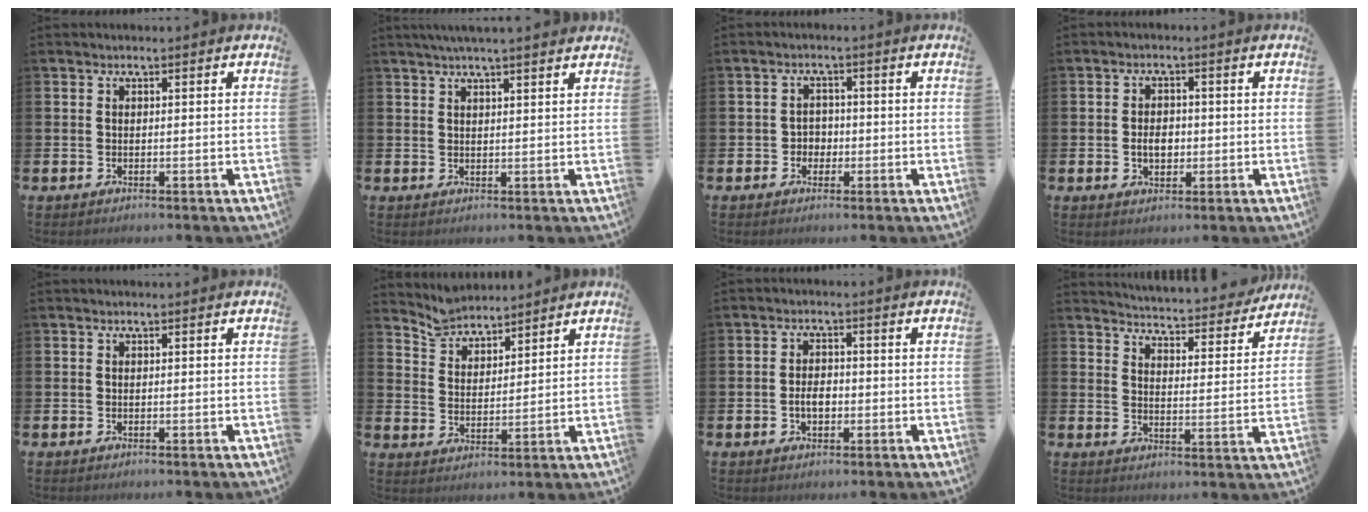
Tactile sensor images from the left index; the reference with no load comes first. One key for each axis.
{"total": 3.1, "fx": 2.9, "fy": -0.2, "fz": 1.2, "tx": -0.030, "ty": -0.005, "tz": 0.052}
{"total": 2.2, "fx": -0.7, "fy": 2.0, "fz": 0.6, "tx": -0.014, "ty": 0.005, "tz": -0.019}
{"total": 3.2, "fx": -0.4, "fy": 2.2, "fz": 2.3, "tx": -0.026, "ty": -0.002, "tz": -0.014}
{"total": 0.0}
{"total": 5.2, "fx": 5.0, "fy": 1.1, "fz": -0.2, "tx": -0.020, "ty": -0.027, "tz": 0.094}
{"total": 2.9, "fx": -0.6, "fy": 1.8, "fz": 2.2, "tx": -0.023, "ty": -0.005, "tz": -0.017}
{"total": 4.8, "fx": 4.8, "fy": 0.4, "fz": 0.3, "tx": -0.027, "ty": -0.042, "tz": 0.078}